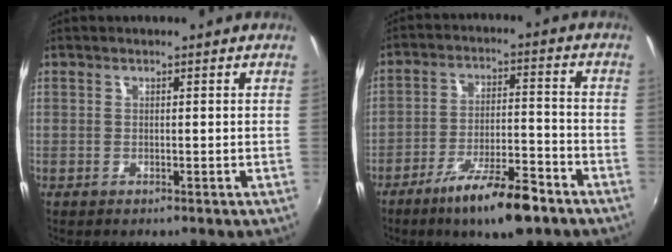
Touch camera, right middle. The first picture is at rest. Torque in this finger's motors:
{"motor_torque": [1.39, -0.75, 0.89, 0.21]}